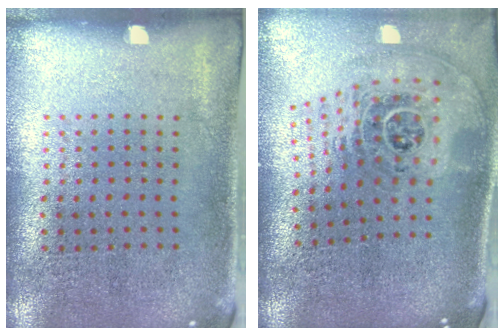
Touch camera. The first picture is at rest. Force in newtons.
{"total": 2.3, "press": 1.6, "slide": 1.6}